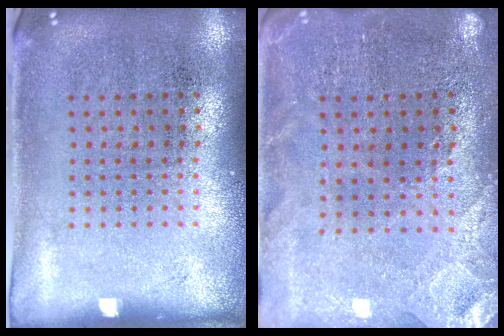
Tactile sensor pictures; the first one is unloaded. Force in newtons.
{"total": 0.5, "press": 0.5, "slide": 0.2}